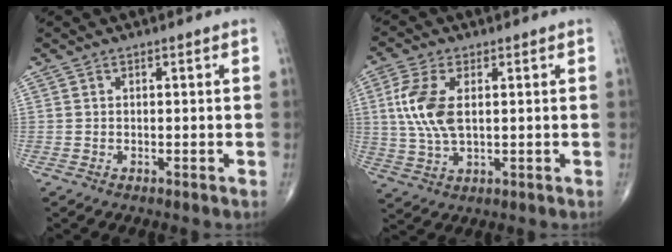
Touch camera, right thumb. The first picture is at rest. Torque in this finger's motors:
{"motor_torque": [-0.81, 1.08, 1.24, 0.32, 0.40]}